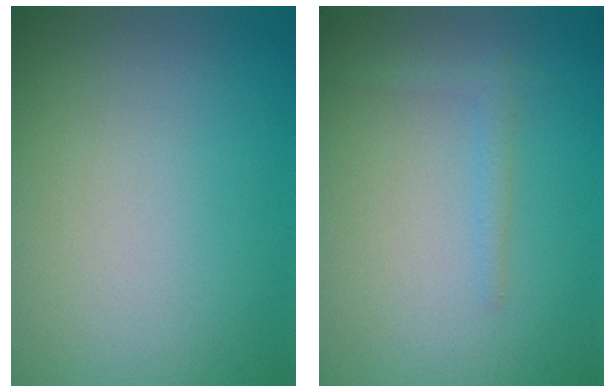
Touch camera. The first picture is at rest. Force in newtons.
{"total": 1.1, "press": 1.1, "slide": 0.1}